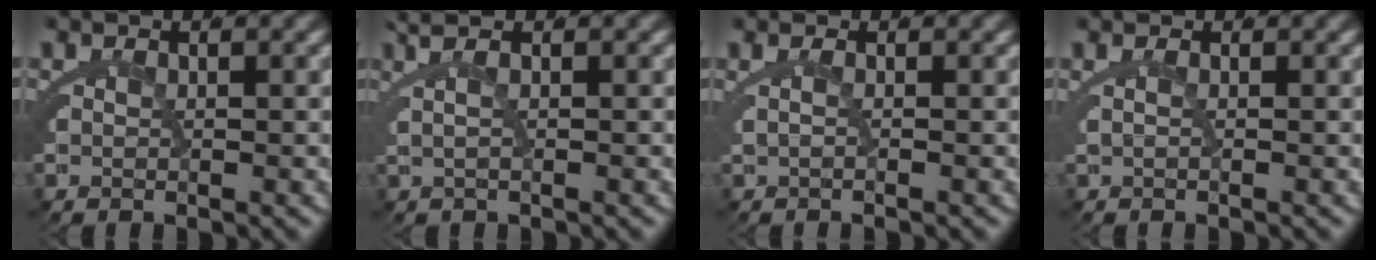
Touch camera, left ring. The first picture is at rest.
{"total": 2.5, "force": [1.4, -0.2, 2.0], "torque": [-0.033, 0.023, 0.016]}
{"total": 0.9, "force": [-0.2, -0.7, 0.5], "torque": [-0.014, 0.002, -0.001]}
{"total": 0.6, "force": [0.0, -0.4, 0.4], "torque": [-0.011, 0.004, 0.001]}